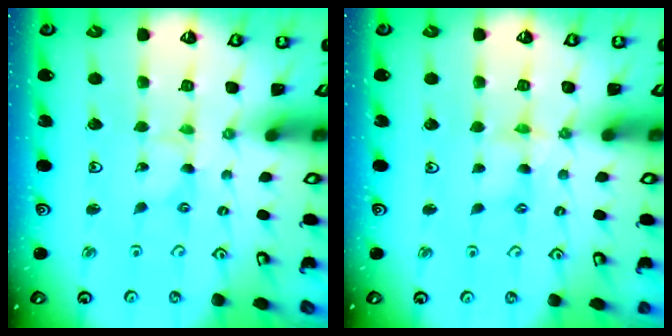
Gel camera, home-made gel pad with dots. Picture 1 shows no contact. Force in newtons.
{"total": 3.4, "press": 3.4, "slide": 0.4}